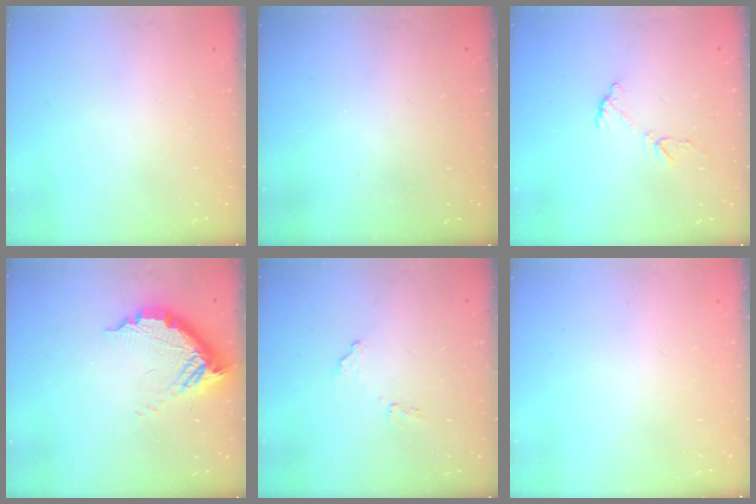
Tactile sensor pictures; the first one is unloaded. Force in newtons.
{"total": 3.1, "press": 3.1, "slide": 0.1}
{"total": 6.6, "press": 6.6, "slide": 0.7}
{"total": 13.5, "press": 13.4, "slide": 1.2}
{"total": 8.0, "press": 8.0, "slide": 0.4}
{"total": 0.0}